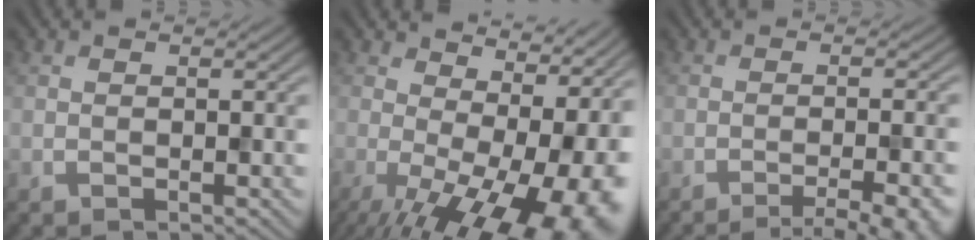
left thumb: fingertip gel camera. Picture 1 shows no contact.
{"total": 17.9, "force": [-2.7, 8.2, 15.7], "torque": [-0.190, -0.020, -0.010]}
{"total": 8.0, "force": [-5.6, 1.8, 5.4], "torque": [-0.059, 0.010, -0.064]}